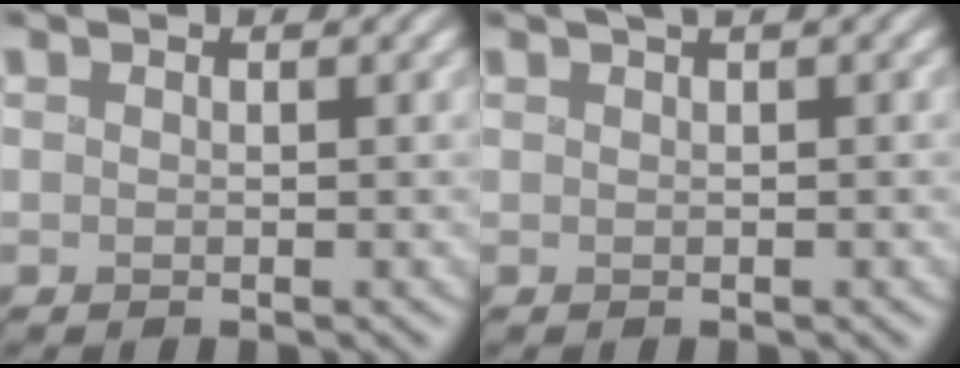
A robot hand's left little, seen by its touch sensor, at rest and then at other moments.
{"total": 1.8, "force": [1.0, 0.5, 1.4], "torque": [-0.017, 0.009, 0.015]}